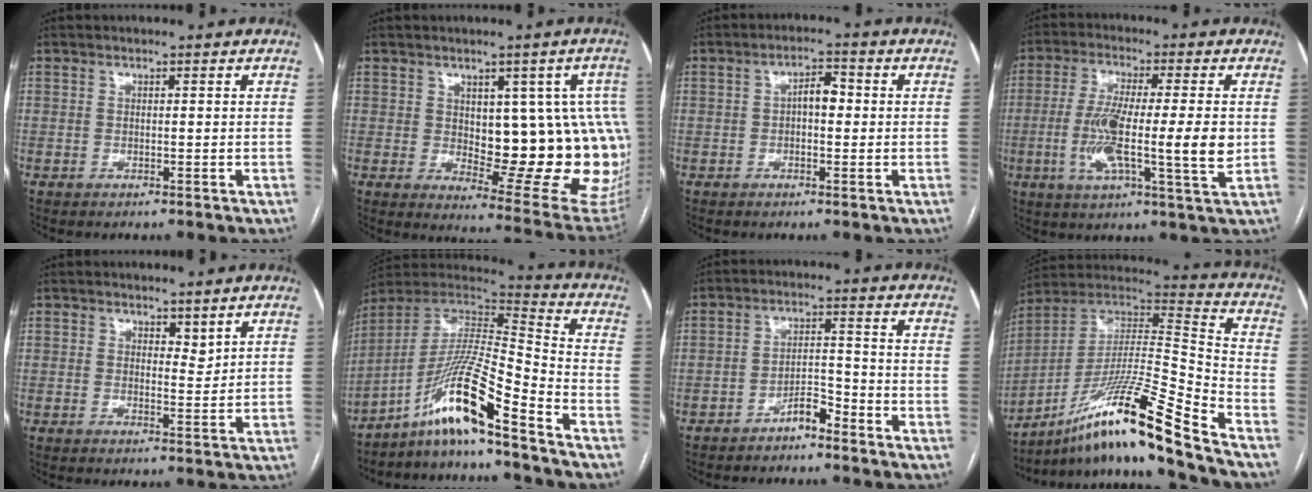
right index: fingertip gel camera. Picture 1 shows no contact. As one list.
[{"total": 17.1, "force": [0.8, 7.1, 15.5], "torque": [-0.139, 0.011, 0.029]}, {"total": 3.5, "force": [0.1, 1.6, 3.1], "torque": [-0.048, 0.016, 0.000]}, {"total": 13.1, "force": [-1.2, 1.0, 13.0], "torque": [-0.237, -0.008, -0.028]}, {"total": 2.2, "force": [1.7, 1.0, 1.1], "torque": [-0.015, -0.007, 0.030]}, {"total": 14.6, "force": [-10.1, -0.3, 10.5], "torque": [-0.202, 0.009, -0.184]}, {"total": 4.0, "force": [-3.2, 1.1, 2.1], "torque": [-0.033, 0.010, -0.058]}, {"total": 19.7, "force": [-13.9, -1.4, 13.9], "torque": [-0.258, 0.011, -0.247]}]